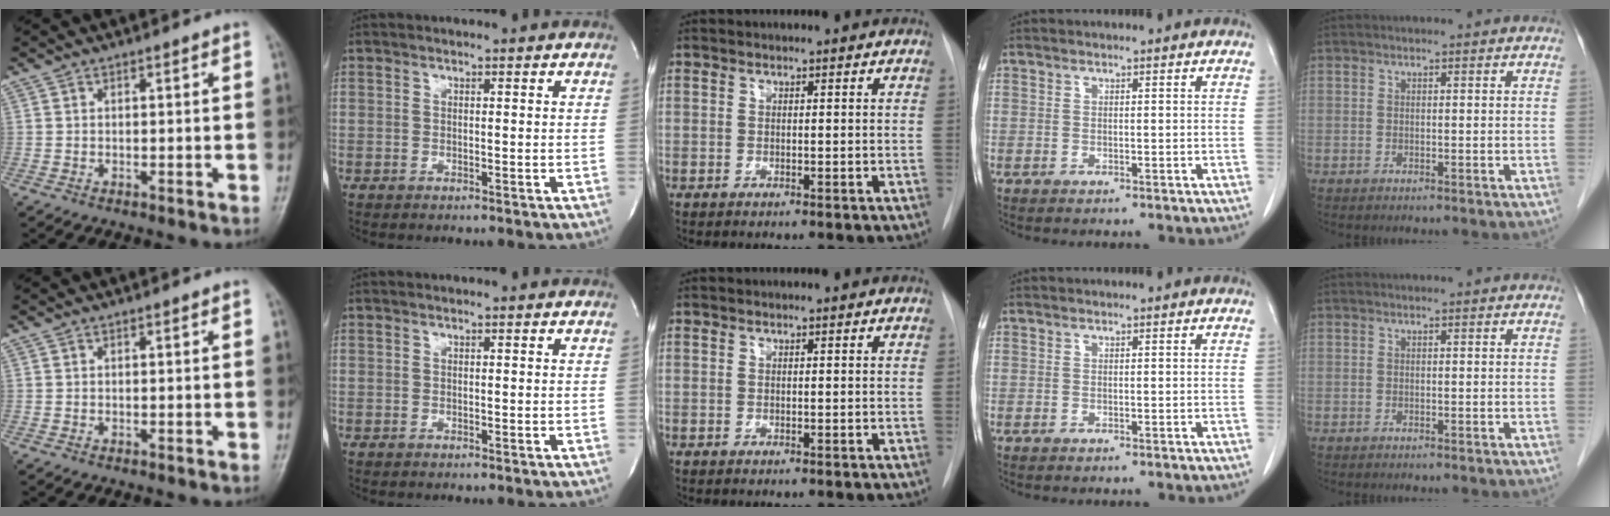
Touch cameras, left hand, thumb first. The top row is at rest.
{}